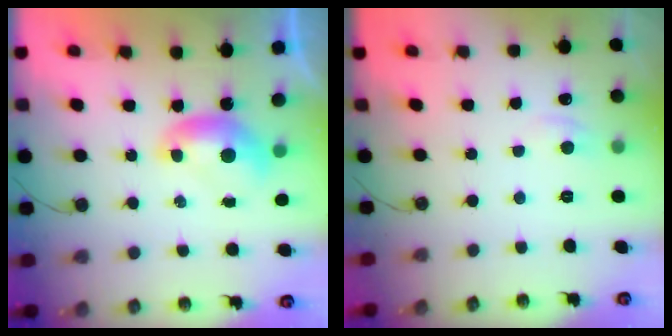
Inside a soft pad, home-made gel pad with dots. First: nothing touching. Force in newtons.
{"total": 0.9, "press": 0.7, "slide": 0.6}